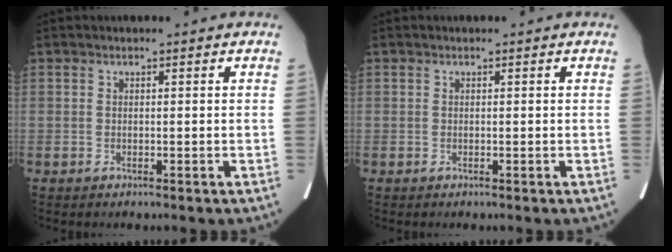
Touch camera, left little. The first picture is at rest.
{"total": 0.0}